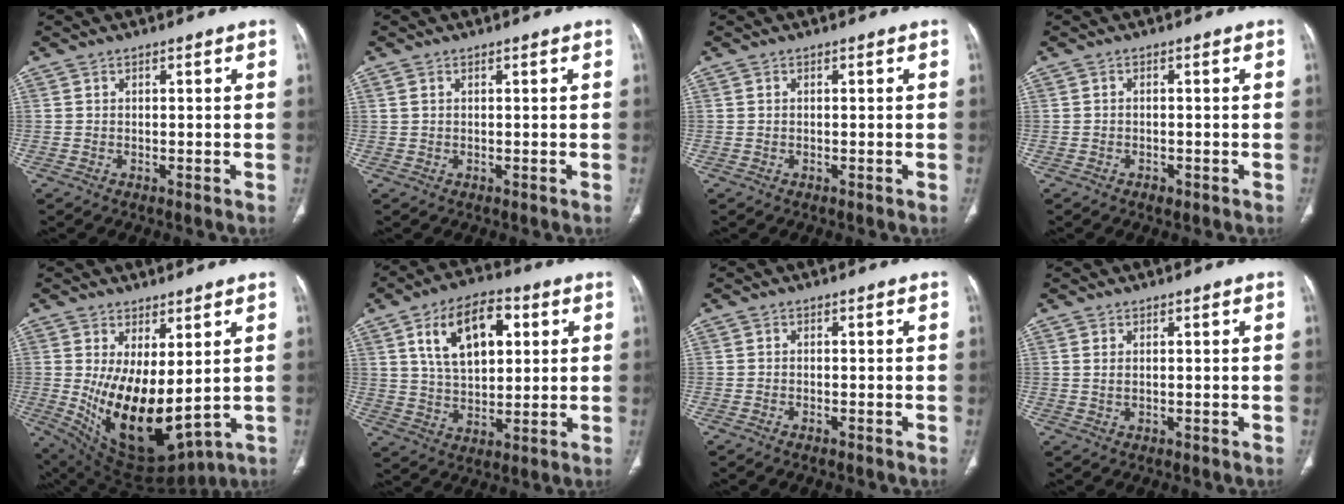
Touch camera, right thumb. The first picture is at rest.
{"total": 0.8, "force": [0.5, 0.3, 0.5], "torque": [-0.013, 0.011, 0.015]}
{"total": 0.0}
{"total": 1.3, "force": [-0.7, 0.8, 0.6], "torque": [-0.007, 0.003, -0.009]}
{"total": 15.8, "force": [1.0, 7.6, 13.8], "torque": [-0.229, -0.037, 0.050]}
{"total": 14.2, "force": [4.9, 8.0, 10.7], "torque": [-0.157, -0.004, 0.086]}
{"total": 0.9, "force": [-0.7, 0.1, 0.5], "torque": [-0.015, 0.004, -0.009]}
{"total": 0.9, "force": [0.5, 0.3, 0.7], "torque": [-0.019, -0.001, 0.013]}